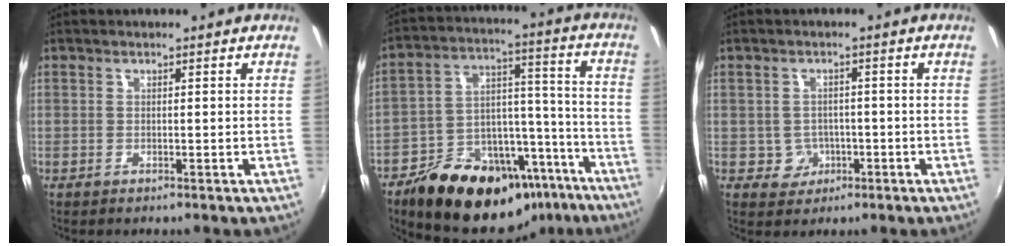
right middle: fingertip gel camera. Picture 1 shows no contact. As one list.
[{"total": 23.9, "force": [-16.7, 12.3, 11.9], "torque": [-0.210, 0.044, -0.220]}, {"total": 4.1, "force": [-1.2, 3.8, 0.6], "torque": [-0.020, 0.007, -0.011]}]